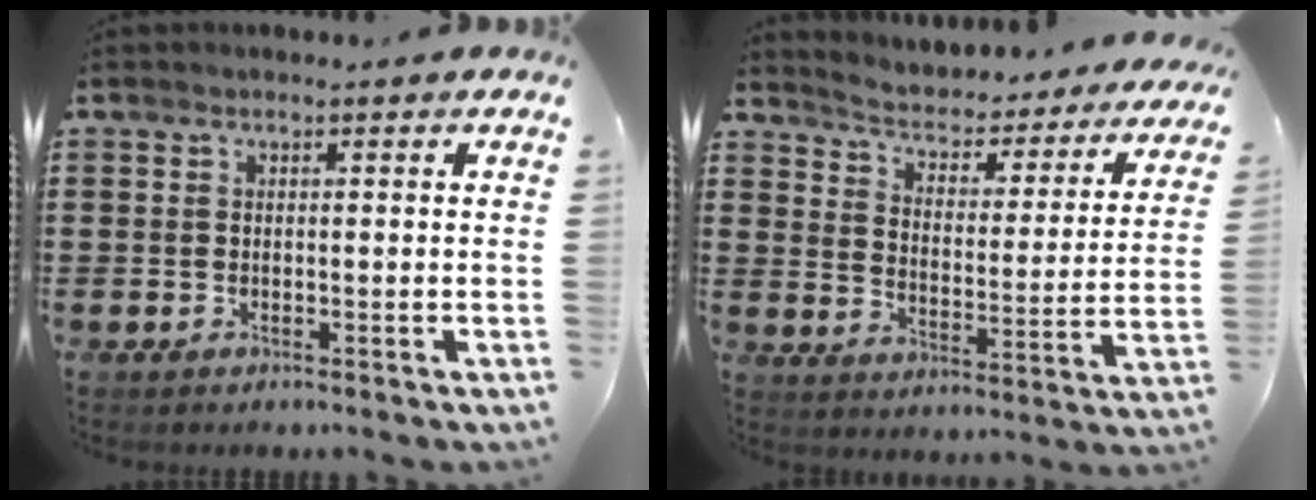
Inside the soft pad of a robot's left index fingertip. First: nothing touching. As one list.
[{"total": 2.2, "force": [1.9, 0.8, 0.8], "torque": [-0.032, -0.028, 0.020]}]